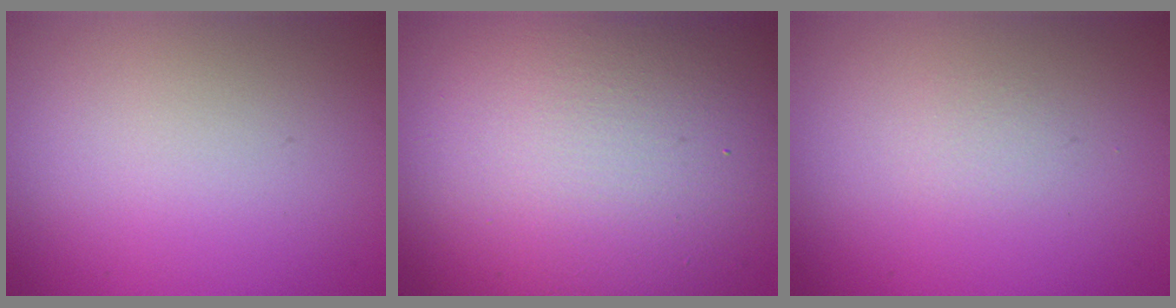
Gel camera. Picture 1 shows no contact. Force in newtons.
{"total": 17.5, "press": 17.5, "slide": 1.4}
{"total": 0.6, "press": 0.6, "slide": 0.1}